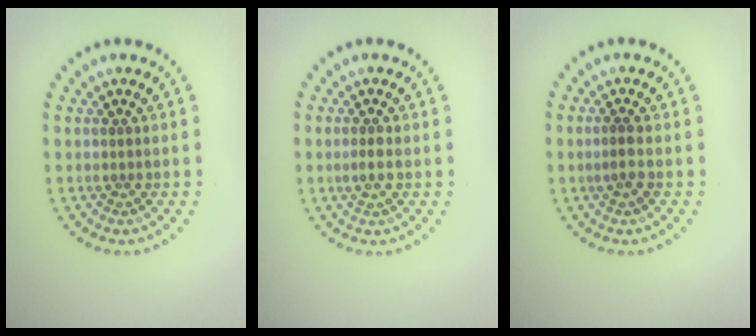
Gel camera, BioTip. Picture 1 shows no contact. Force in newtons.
{"total": 1.2, "press": 1.2, "slide": 0.2}
{"total": 1.1, "press": 1.0, "slide": 0.5}